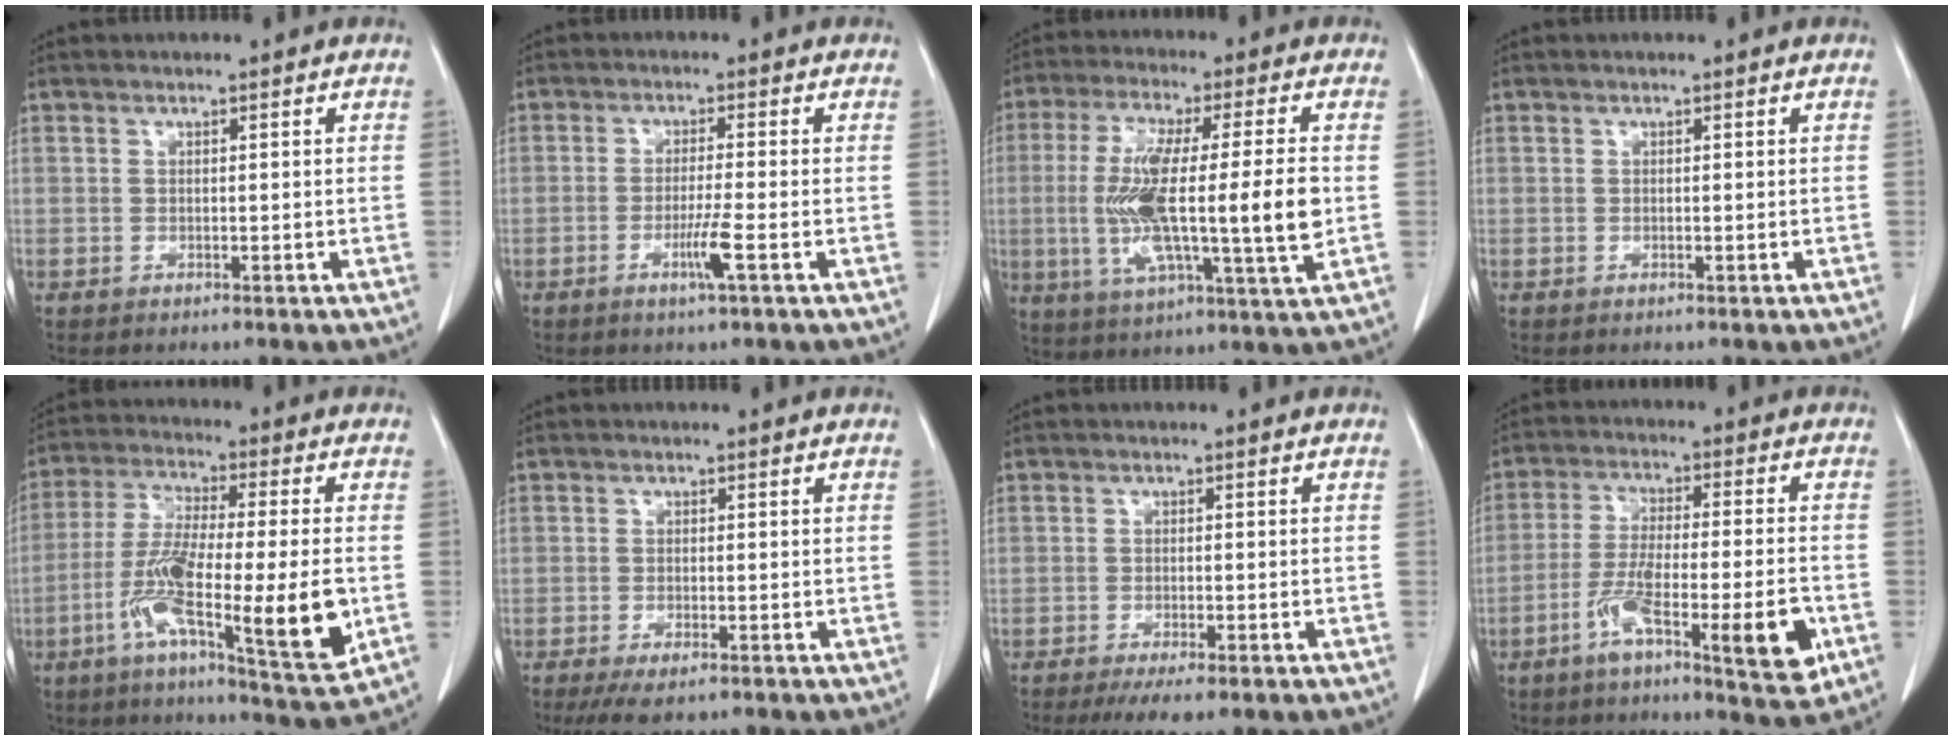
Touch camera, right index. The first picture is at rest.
{"total": 3.9, "force": [-1.6, -0.5, 3.6], "torque": [-0.069, -0.009, -0.032]}
{"total": 17.7, "force": [-0.9, 1.7, 17.6], "torque": [-0.333, -0.006, -0.018]}
{"total": 0.0}
{"total": 18.3, "force": [-4.8, 2.0, 17.6], "torque": [-0.299, -0.019, -0.079]}
{"total": 4.8, "force": [-3.5, 1.3, 3.0], "torque": [-0.043, -0.009, -0.056]}
{"total": 6.3, "force": [-4.6, 1.2, 4.2], "torque": [-0.051, -0.012, -0.067]}
{"total": 13.0, "force": [-5.5, 1.8, 11.6], "torque": [-0.194, -0.004, -0.089]}